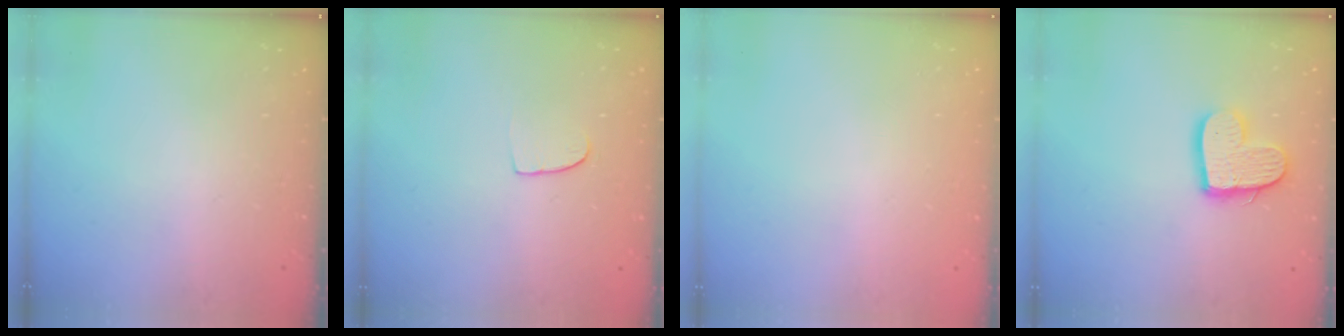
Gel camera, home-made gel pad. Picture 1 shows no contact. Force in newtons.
{"total": 4.8, "press": 4.8, "slide": 0.4}
{"total": 0.0}
{"total": 12.5, "press": 12.4, "slide": 1.1}